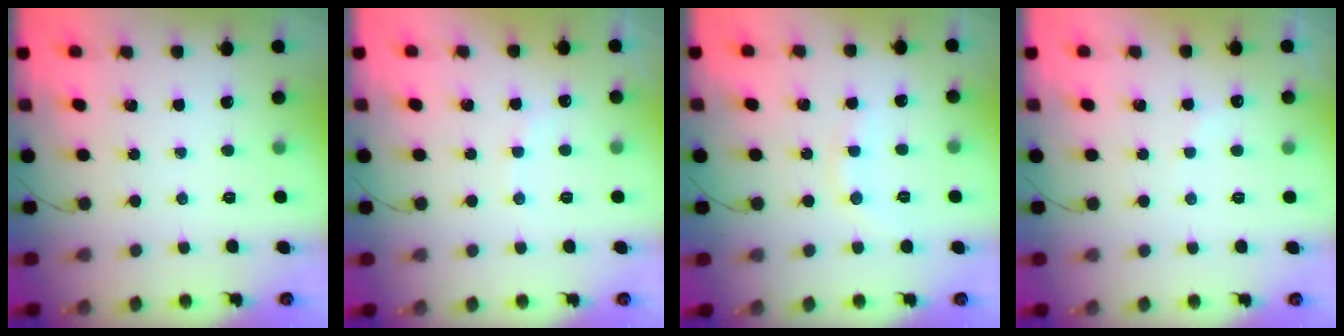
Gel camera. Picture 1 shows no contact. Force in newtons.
{"total": 5.5, "press": 5.4, "slide": 0.8}
{"total": 7.6, "press": 7.6, "slide": 0.9}
{"total": 4.8, "press": 4.8, "slide": 0.6}